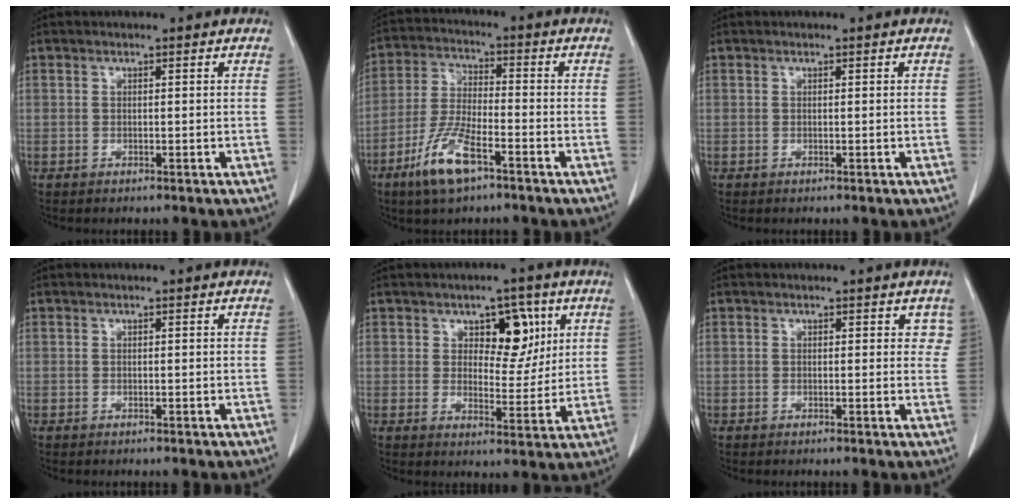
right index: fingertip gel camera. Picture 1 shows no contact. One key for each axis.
{"total": 9.2, "fx": -5.3, "fy": 2.2, "fz": 7.3, "tx": -0.153, "ty": -0.012, "tz": -0.099}
{"total": 0.0}
{"total": 0.0}
{"total": 7.3, "fx": 3.1, "fy": 3.9, "fz": 5.4, "tx": -0.066, "ty": 0.006, "tz": 0.048}
{"total": 2.1, "fx": 1.2, "fy": 1.4, "fz": 0.9, "tx": 0.008, "ty": 0.002, "tz": 0.007}